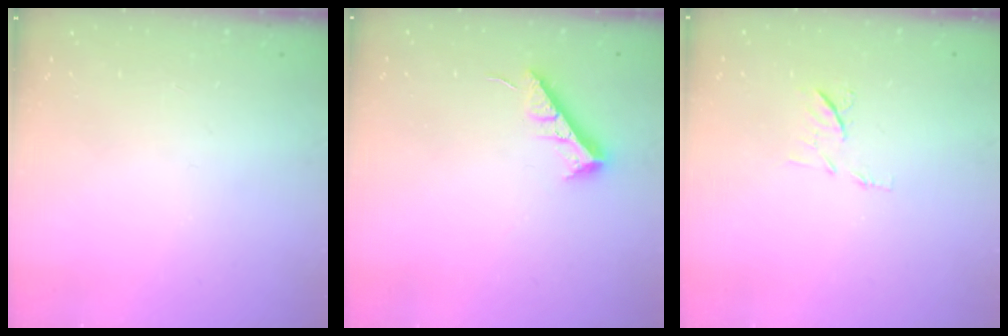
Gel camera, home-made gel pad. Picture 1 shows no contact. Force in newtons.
{"total": 7.3, "press": 7.3, "slide": 0.6}
{"total": 6.7, "press": 6.6, "slide": 1.0}